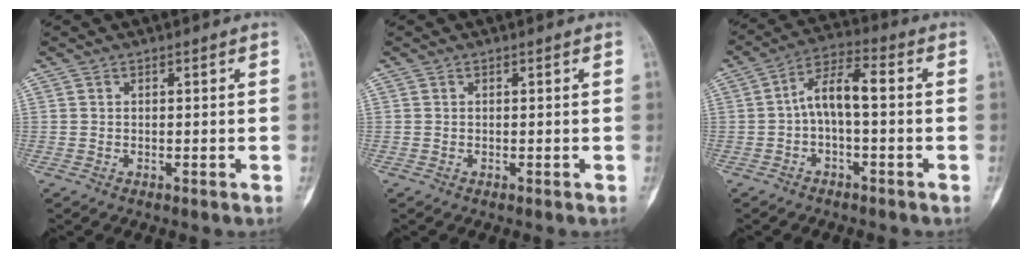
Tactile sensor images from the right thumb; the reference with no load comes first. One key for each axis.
{"total": 0.0}
{"total": 7.6, "fx": -0.6, "fy": 2.9, "fz": 7.0, "tx": -0.128, "ty": 0.042, "tz": -0.019}